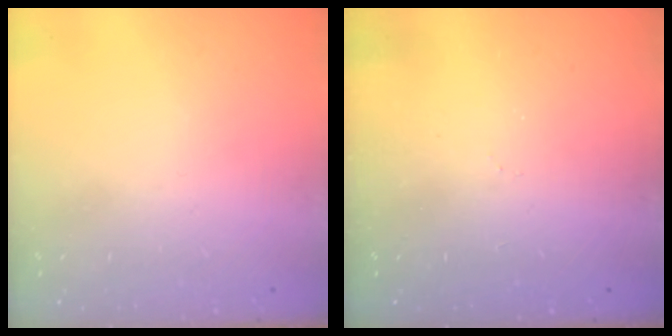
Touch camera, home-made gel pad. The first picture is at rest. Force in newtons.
{"total": 6.2, "press": 6.2, "slide": 0.7}